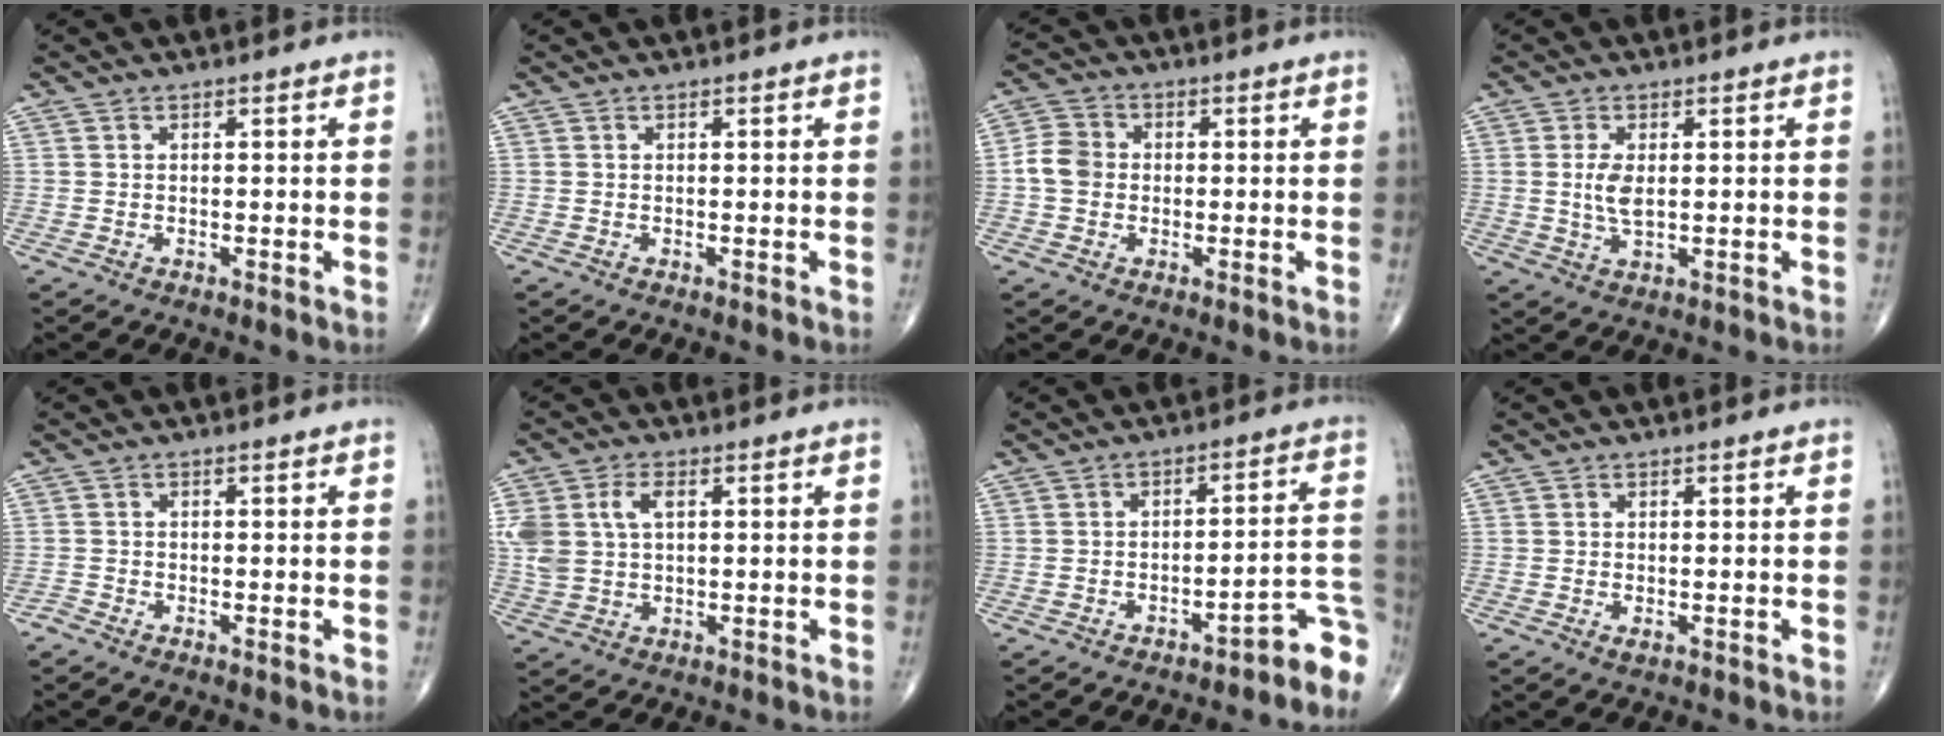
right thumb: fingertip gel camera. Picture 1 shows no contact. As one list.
[{"total": 0.0}, {"total": 5.4, "force": [-0.4, 4.6, 2.8], "torque": [-0.043, 0.013, -0.016]}, {"total": 4.3, "force": [0.5, 2.0, 3.8], "torque": [-0.080, -0.009, 0.013]}, {"total": 1.1, "force": [-1.1, 0.1, 0.3], "torque": [-0.005, -0.003, -0.024]}, {"total": 8.7, "force": [2.0, 5.3, 6.6], "torque": [-0.152, 0.011, 0.045]}, {"total": 8.0, "force": [-5.9, 2.0, 5.0], "torque": [-0.017, 0.087, -0.079]}, {"total": 0.8, "force": [-0.3, 0.4, 0.7], "torque": [-0.010, -0.002, -0.004]}]